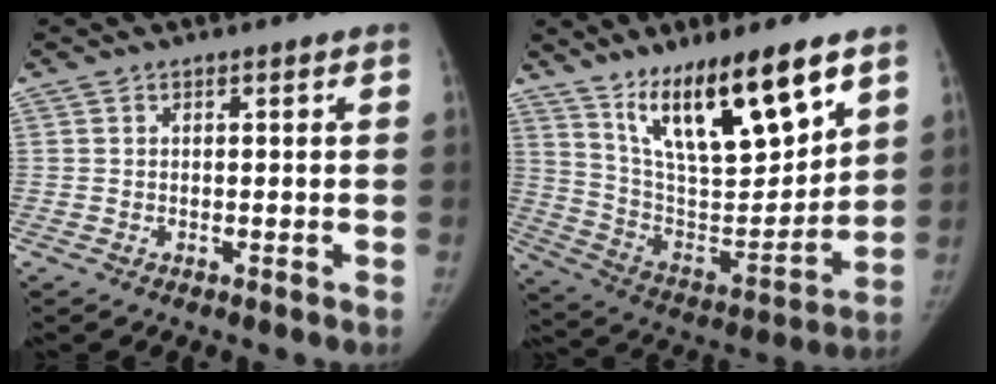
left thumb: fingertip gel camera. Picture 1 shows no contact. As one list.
[{"total": 21.8, "force": [13.5, 6.2, 15.9], "torque": [-0.235, -0.063, 0.249]}]